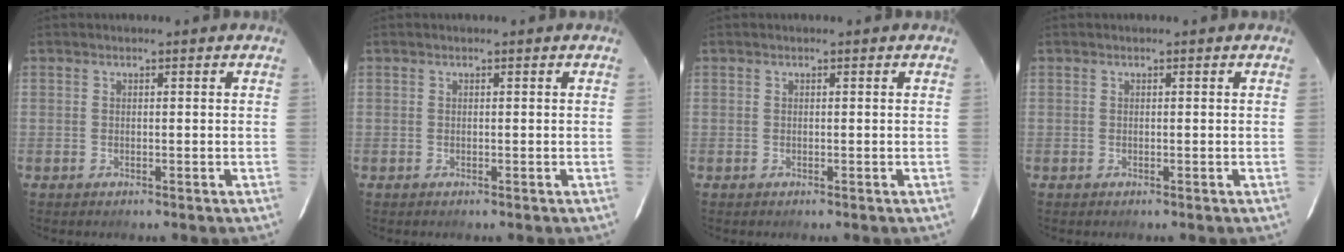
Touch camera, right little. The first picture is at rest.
{"total": 0.0}
{"total": 0.0}
{"total": 0.0}